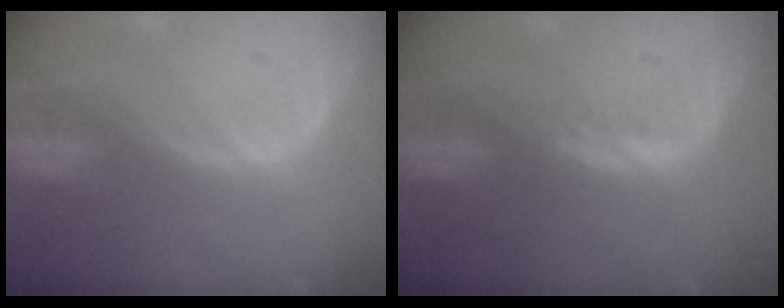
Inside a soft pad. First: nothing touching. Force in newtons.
{"total": 1.1, "press": 1.0, "slide": 0.5}